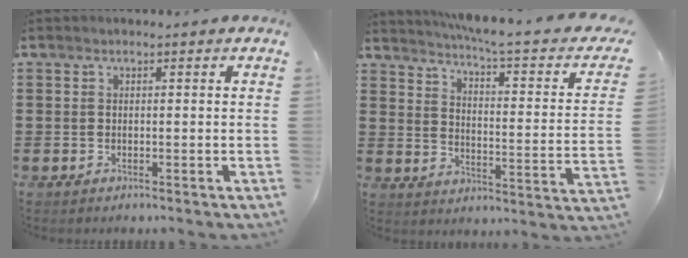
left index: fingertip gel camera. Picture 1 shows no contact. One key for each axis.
{"total": 5.0, "fx": 3.7, "fy": -0.5, "fz": 3.3, "tx": -0.076, "ty": -0.037, "tz": 0.051}